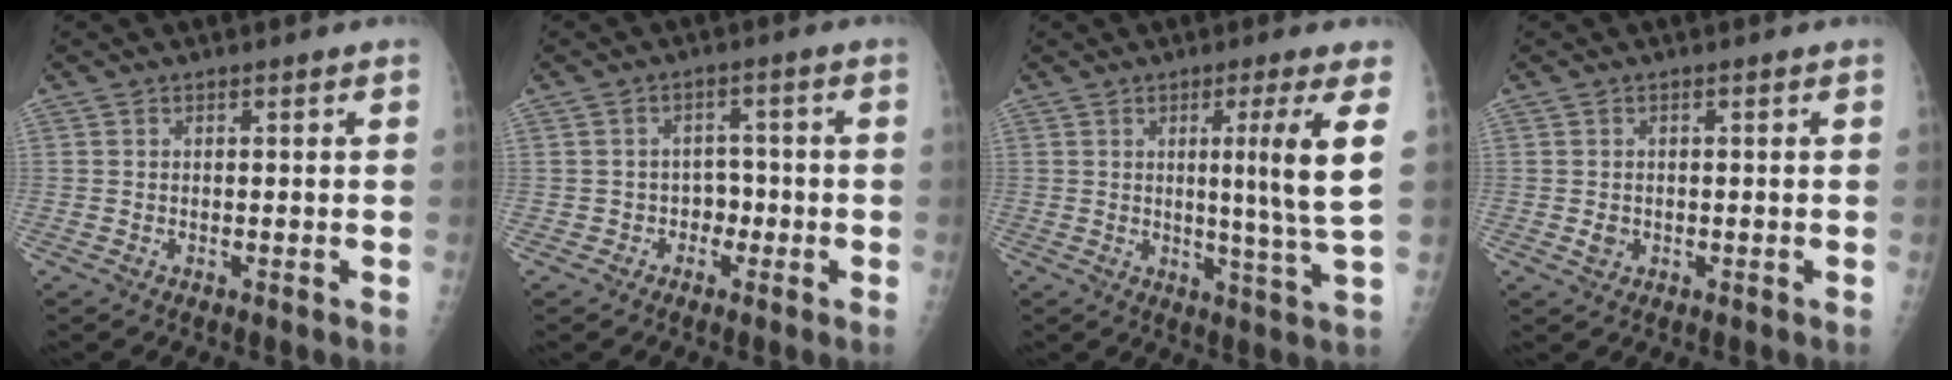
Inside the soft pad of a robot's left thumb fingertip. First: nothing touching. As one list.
[{"total": 3.2, "force": [-1.2, 2.9, 0.8], "torque": [0.021, 0.016, -0.026]}, {"total": 10.5, "force": [2.8, -1.4, 10.0], "torque": [-0.160, -0.032, 0.044]}, {"total": 1.6, "force": [-0.1, 1.4, 0.8], "torque": [-0.008, 0.000, 0.004]}]